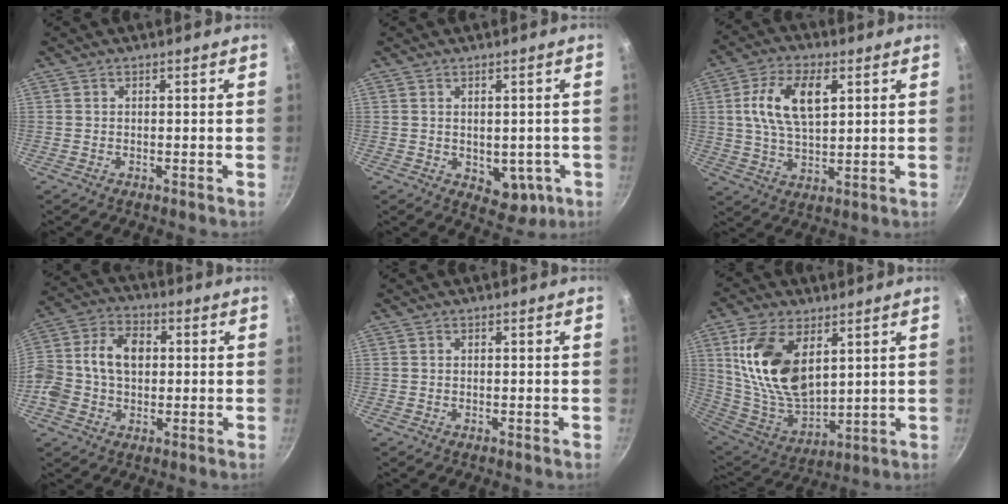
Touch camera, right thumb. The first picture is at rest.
{"total": 6.7, "force": [-1.3, 4.5, 4.8], "torque": [-0.031, -0.002, -0.005]}
{"total": 12.1, "force": [3.3, 6.4, 9.7], "torque": [-0.170, 0.000, 0.057]}
{"total": 13.0, "force": [0.3, 9.5, 8.9], "torque": [-0.149, 0.028, -0.013]}
{"total": 0.0}
{"total": 18.3, "force": [6.1, 10.3, 13.8], "torque": [-0.248, -0.038, 0.132]}